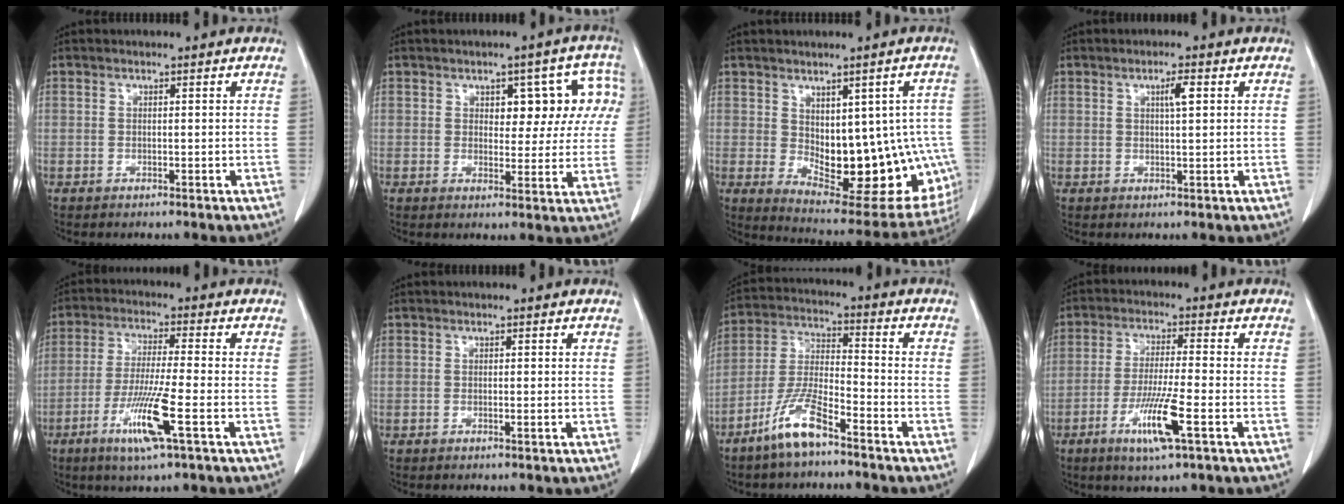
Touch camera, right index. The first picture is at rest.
{"total": 7.9, "force": [2.3, 4.4, 6.1], "torque": [-0.050, 0.032, 0.027]}
{"total": 17.7, "force": [-1.9, 8.9, 15.2], "torque": [-0.152, 0.002, 0.000]}
{"total": 2.4, "force": [0.9, 0.2, 2.2], "torque": [-0.040, 0.000, 0.014]}
{"total": 9.7, "force": [-4.1, -0.3, 8.8], "torque": [-0.173, -0.020, -0.079]}
{"total": 0.5, "force": [-0.2, 0.0, 0.5], "torque": [-0.011, -0.002, -0.002]}
{"total": 9.1, "force": [-6.3, 1.5, 6.4], "torque": [-0.147, -0.015, -0.127]}
{"total": 8.8, "force": [-3.8, 0.0, 7.9], "torque": [-0.154, -0.018, -0.070]}